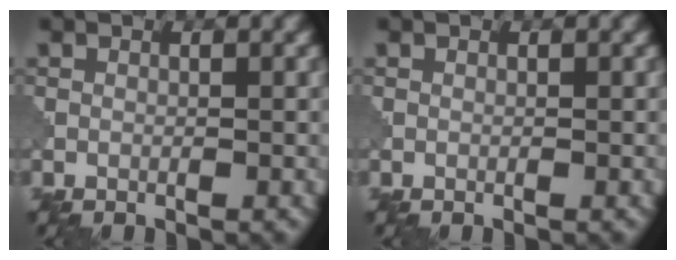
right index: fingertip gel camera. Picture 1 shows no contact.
{"total": 0.0}